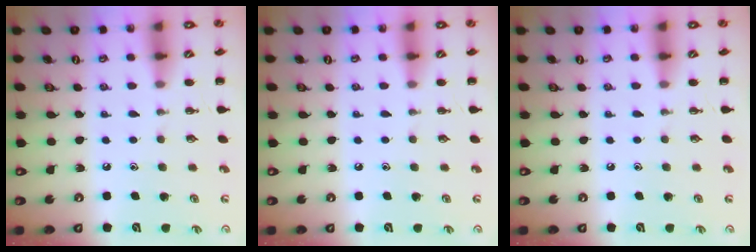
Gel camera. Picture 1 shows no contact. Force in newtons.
{"total": 0.0}
{"total": 0.0}